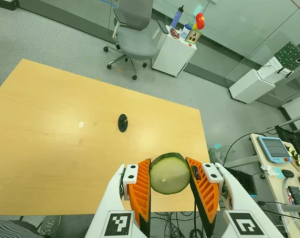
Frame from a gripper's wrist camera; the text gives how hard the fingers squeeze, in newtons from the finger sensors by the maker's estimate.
{"total": 11.1, "left": 10.2, "right": 11.9}